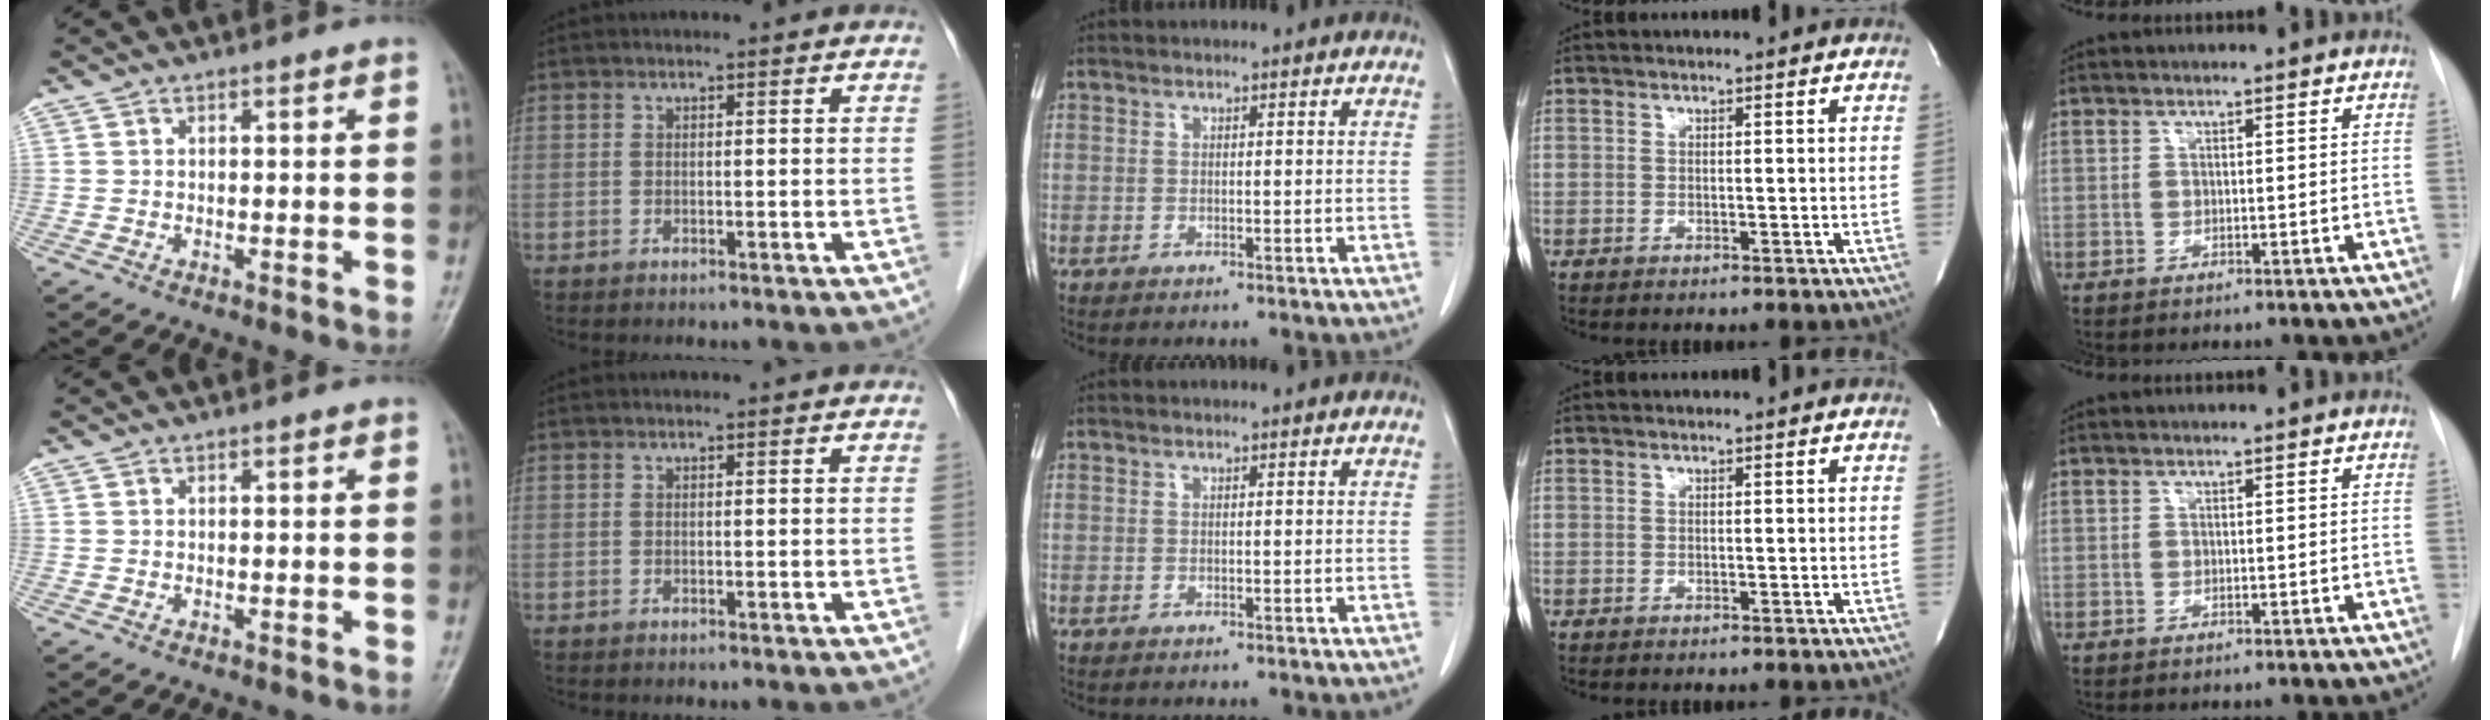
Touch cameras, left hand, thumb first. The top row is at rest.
{}